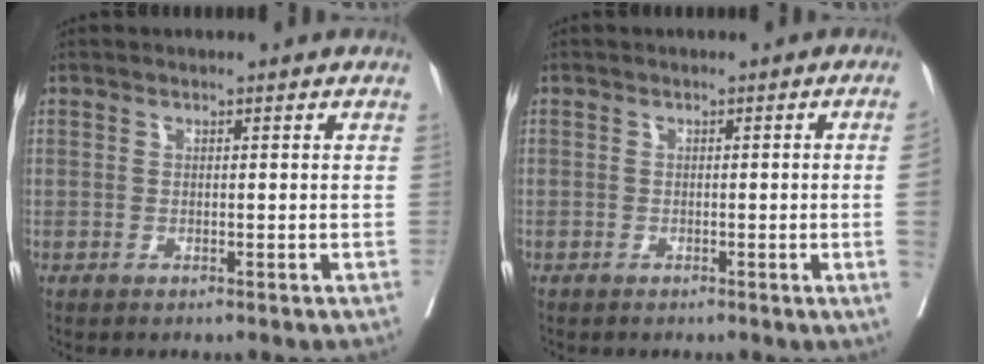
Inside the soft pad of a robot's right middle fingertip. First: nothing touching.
{"total": 2.2, "force": [-0.4, -0.7, 2.1], "torque": [-0.025, -0.003, -0.006]}